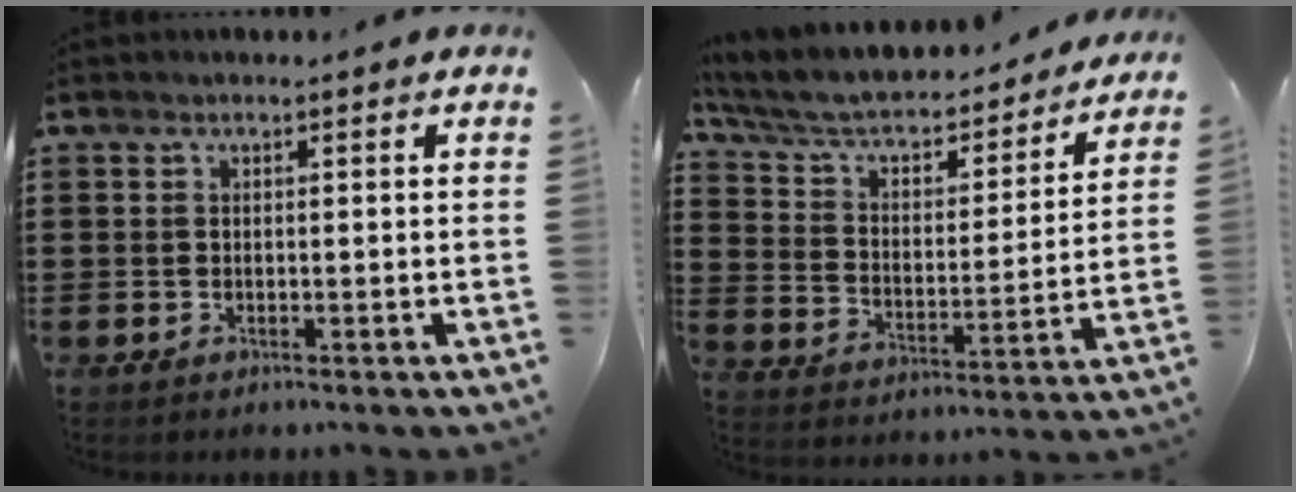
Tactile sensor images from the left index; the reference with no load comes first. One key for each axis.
{"total": 5.6, "fx": 4.7, "fy": 1.9, "fz": 2.3, "tx": -0.070, "ty": -0.039, "tz": 0.075}